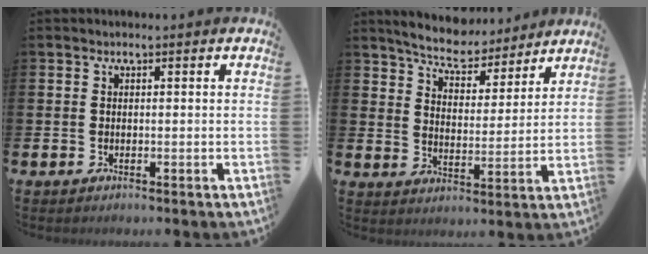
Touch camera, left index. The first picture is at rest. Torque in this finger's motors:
{"motor_torque": [0.87, -1.27, 0.04, 0.07]}